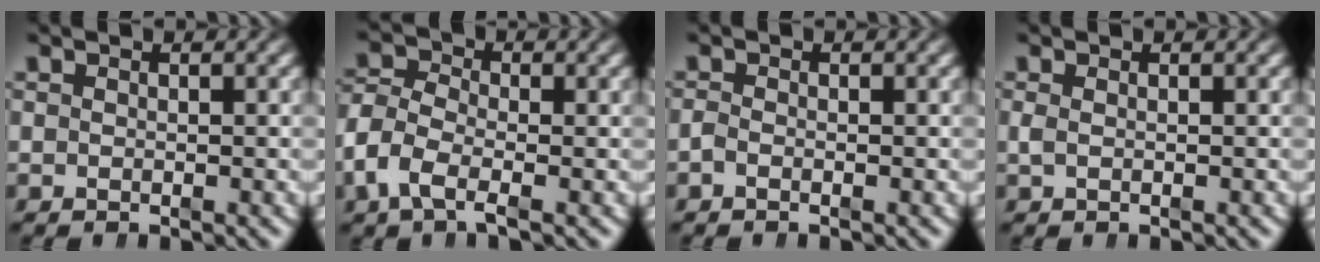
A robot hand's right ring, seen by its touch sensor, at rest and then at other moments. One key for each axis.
{"total": 5.6, "fx": -1.4, "fy": 4.3, "fz": 3.2, "tx": -0.090, "ty": -0.022, "tz": -0.024}
{"total": 0.8, "fx": -0.7, "fy": 0.0, "fz": 0.3, "tx": -0.008, "ty": -0.006, "tz": -0.013}
{"total": 0.6, "fx": -0.2, "fy": 0.0, "fz": 0.5, "tx": -0.019, "ty": -0.011, "tz": 0.003}